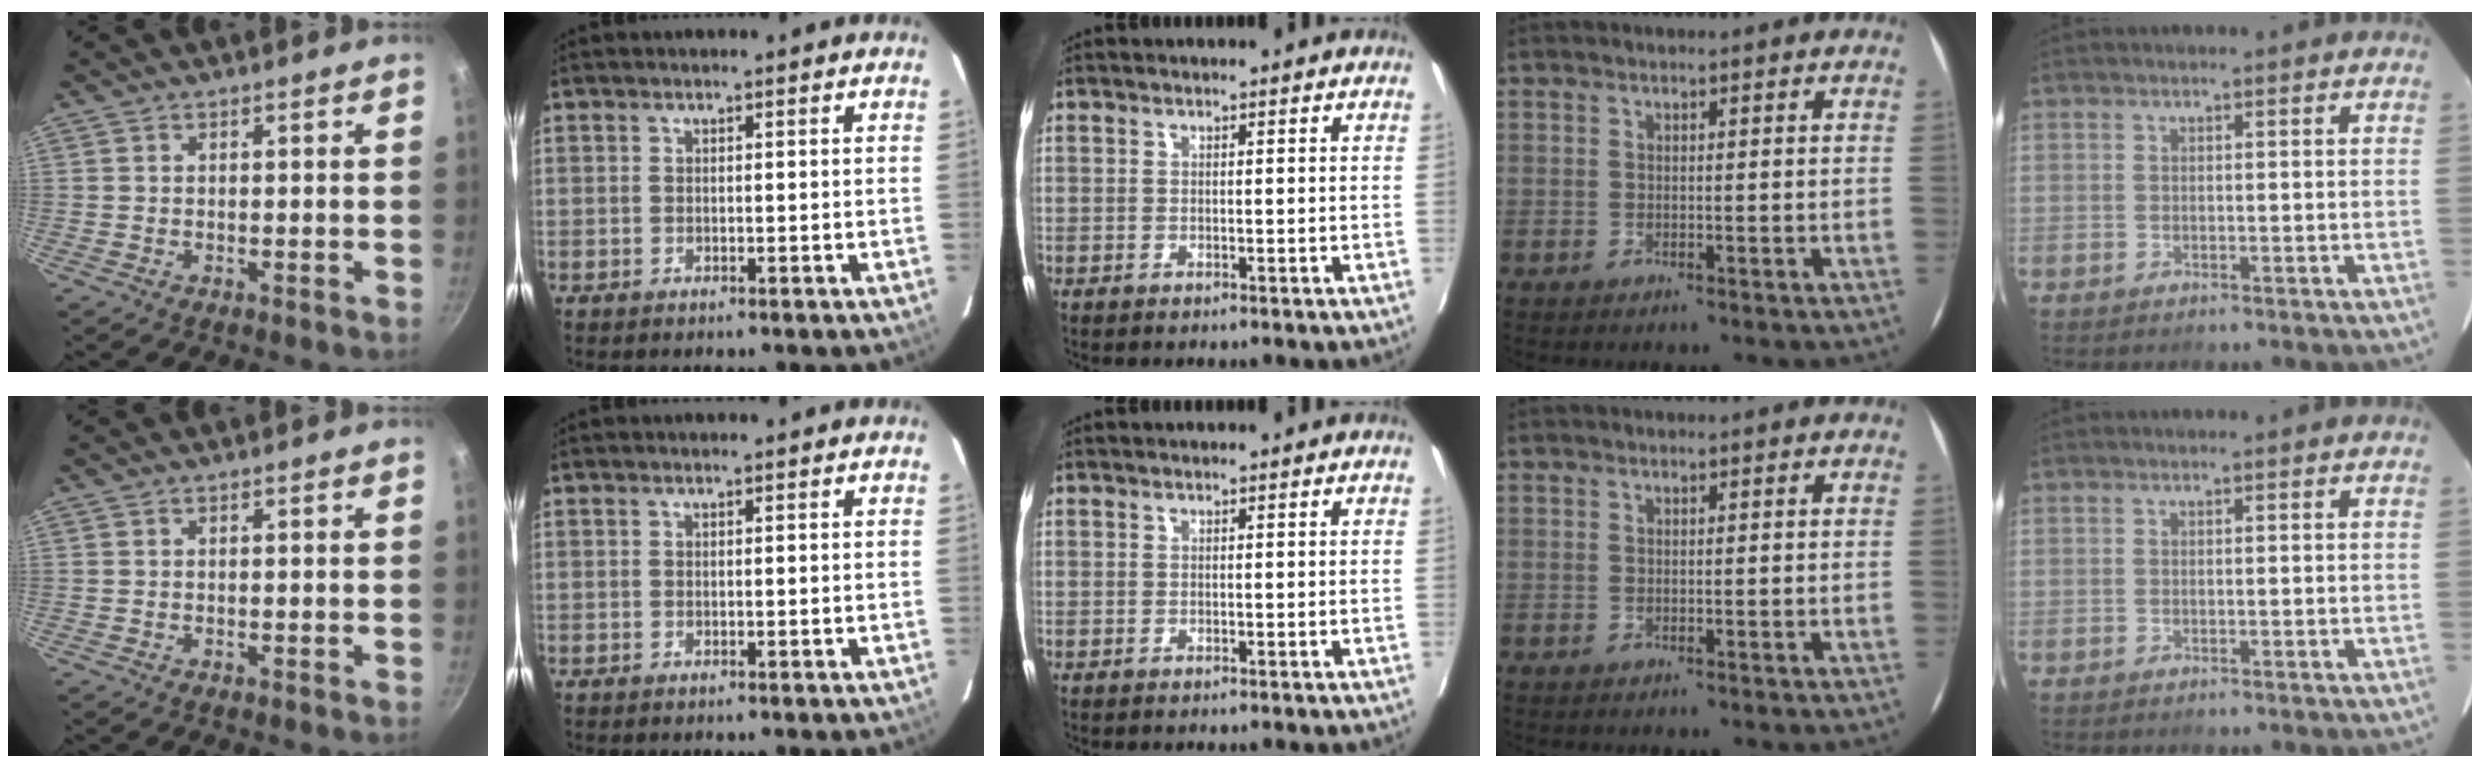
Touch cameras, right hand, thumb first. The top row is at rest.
{}